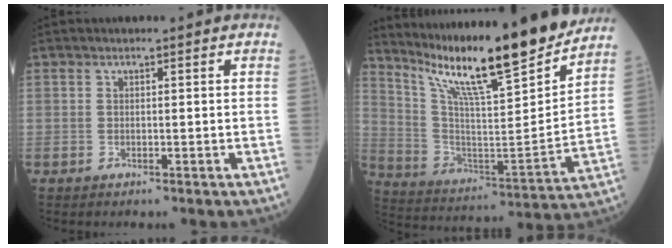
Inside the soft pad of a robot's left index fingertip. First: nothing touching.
{"total": 21.7, "force": [18.1, 0.6, 12.0], "torque": [-0.202, -0.036, 0.293]}